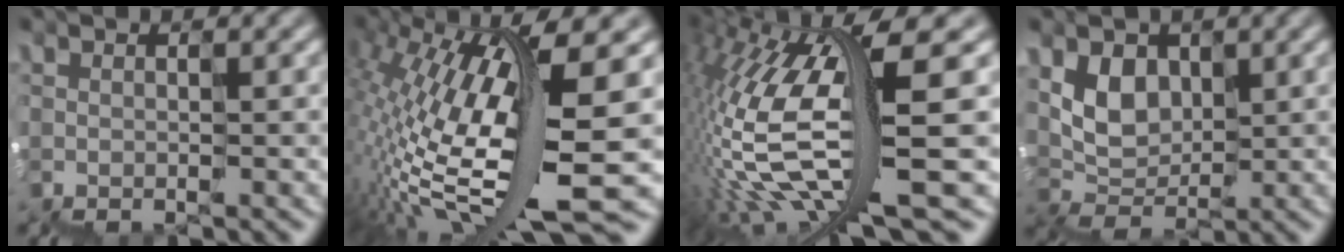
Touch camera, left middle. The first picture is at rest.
{"total": 12.7, "force": [0.2, 3.4, 12.2], "torque": [-0.244, 0.002, 0.015]}
{"total": 11.5, "force": [-1.3, 3.0, 11.0], "torque": [-0.246, 0.001, -0.004]}
{"total": 3.1, "force": [1.7, 2.5, 0.8], "torque": [-0.018, 0.003, 0.030]}